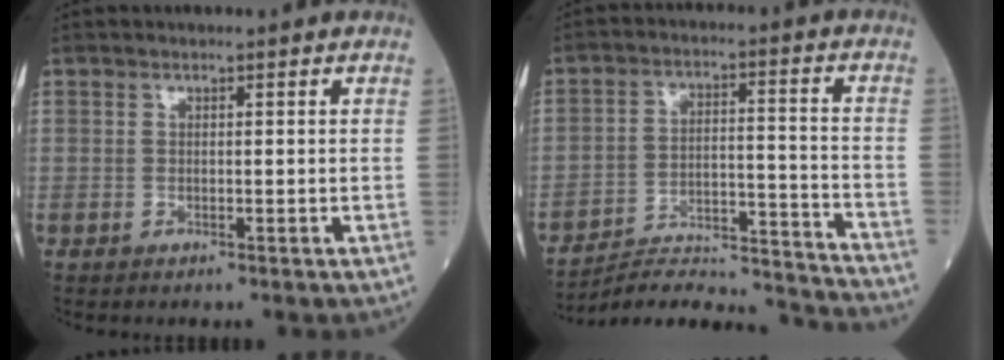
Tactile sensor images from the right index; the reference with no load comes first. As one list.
[{"total": 18.3, "force": [-18.0, -0.9, 3.3], "torque": [-0.048, 0.008, -0.268]}]